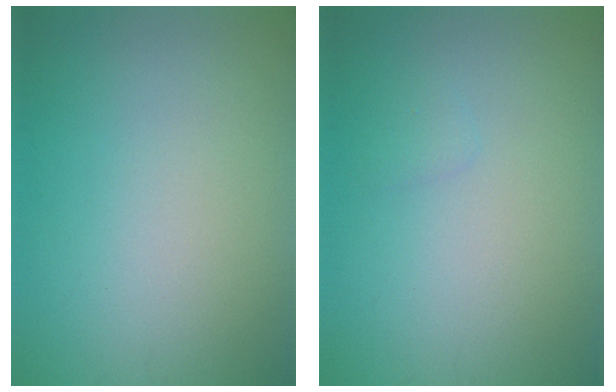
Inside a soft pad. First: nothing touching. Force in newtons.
{"total": 0.6, "press": 0.6, "slide": 0.0}